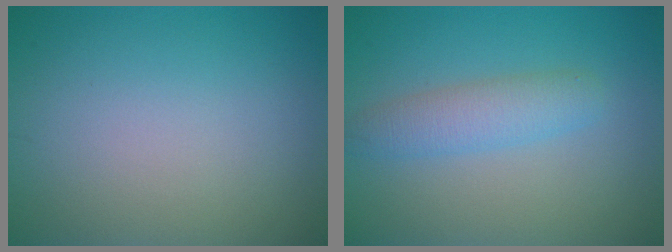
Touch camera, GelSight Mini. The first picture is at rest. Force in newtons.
{"total": 3.0, "press": 3.0, "slide": 0.1}